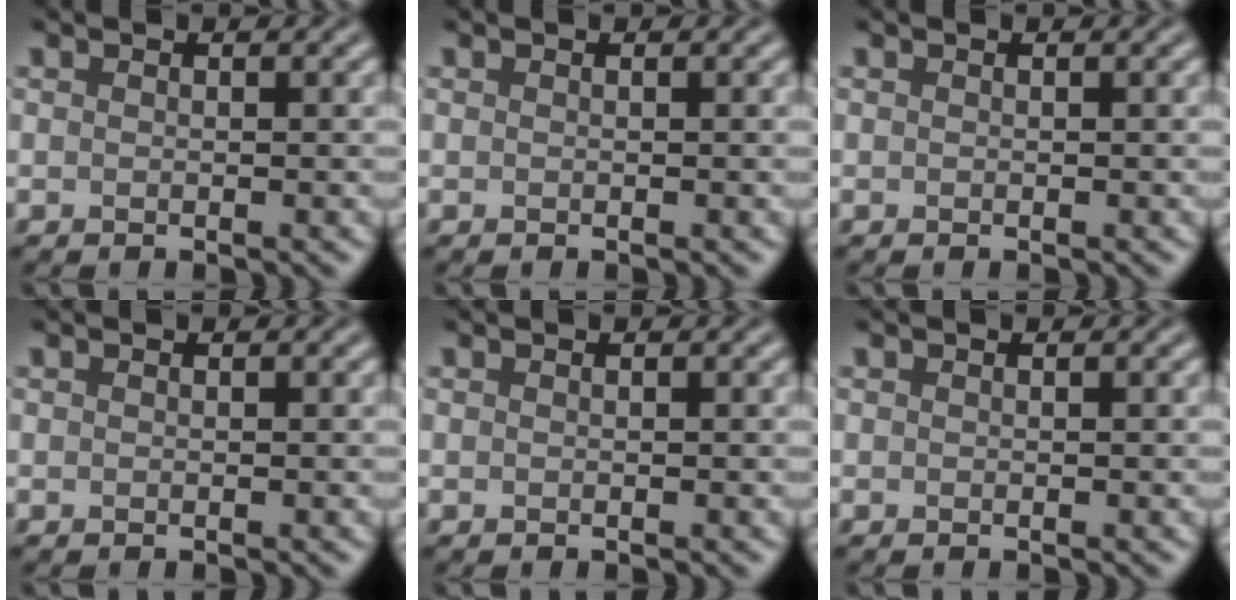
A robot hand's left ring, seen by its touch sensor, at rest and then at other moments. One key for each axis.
{"total": 0.0}
{"total": 0.0}
{"total": 0.0}
{"total": 0.0}
{"total": 0.0}